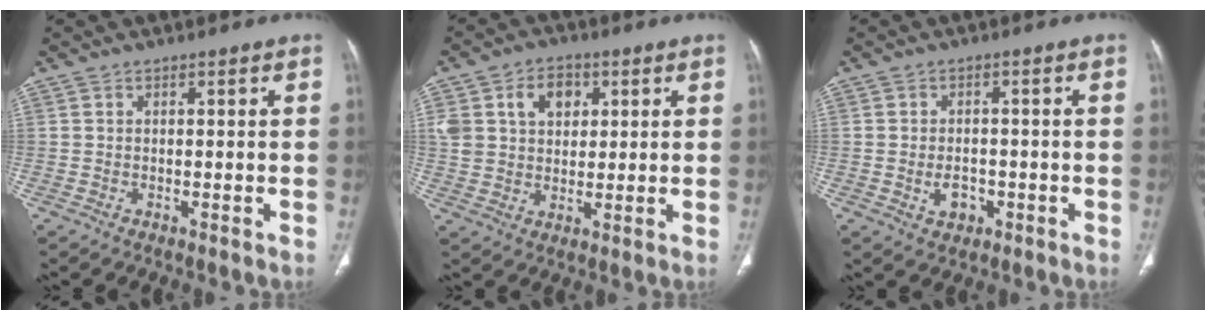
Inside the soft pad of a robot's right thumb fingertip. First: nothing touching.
{"total": 10.0, "force": [3.5, 7.4, 5.8], "torque": [-0.075, -0.003, 0.066]}
{"total": 3.8, "force": [-1.1, 2.8, 2.3], "torque": [-0.029, 0.007, -0.012]}